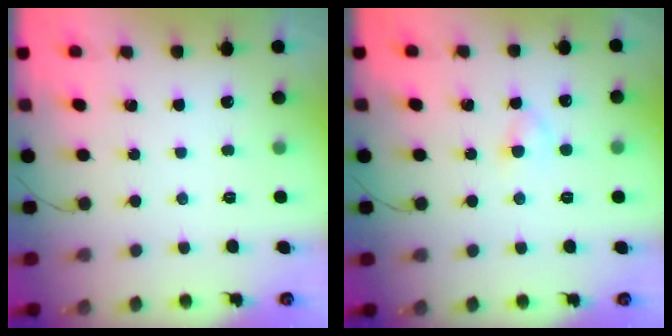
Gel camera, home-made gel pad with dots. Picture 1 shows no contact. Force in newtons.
{"total": 3.3, "press": 3.1, "slide": 1.3}